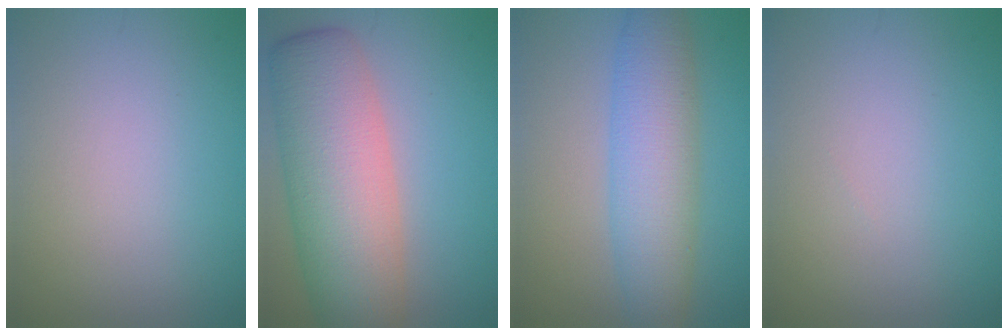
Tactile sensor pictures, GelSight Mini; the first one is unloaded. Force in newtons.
{"total": 10.3, "press": 10.3, "slide": 0.4}
{"total": 6.5, "press": 6.5, "slide": 0.1}
{"total": 0.0}